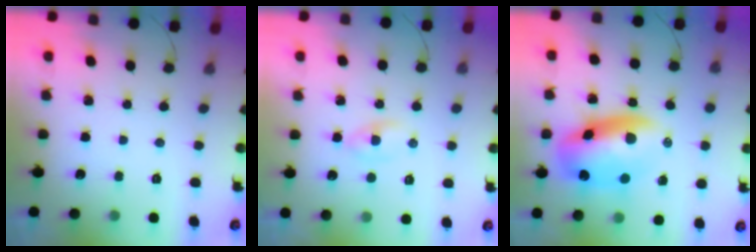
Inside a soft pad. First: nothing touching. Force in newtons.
{"total": 1.9, "press": 1.6, "slide": 1.0}
{"total": 14.0, "press": 13.6, "slide": 3.3}